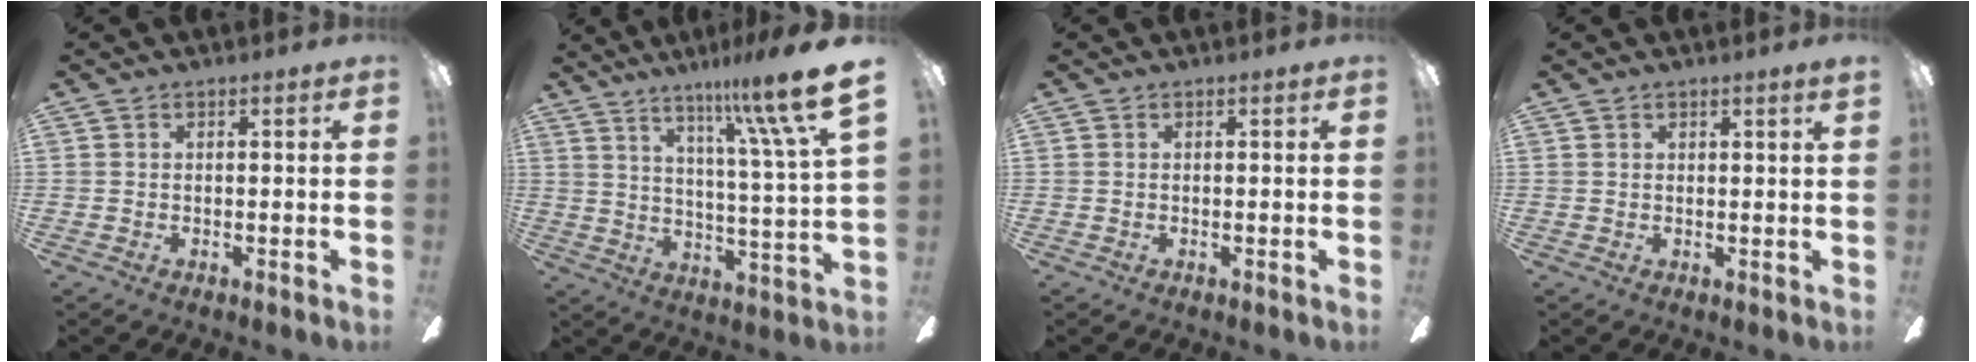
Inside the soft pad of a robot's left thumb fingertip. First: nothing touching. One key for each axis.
{"total": 15.6, "fx": 10.5, "fy": 1.1, "fz": 11.6, "tx": -0.189, "ty": -0.062, "tz": 0.156}
{"total": 0.0}
{"total": 0.9, "fx": 0.8, "fy": -0.2, "fz": 0.4, "tx": -0.008, "ty": -0.002, "tz": 0.015}